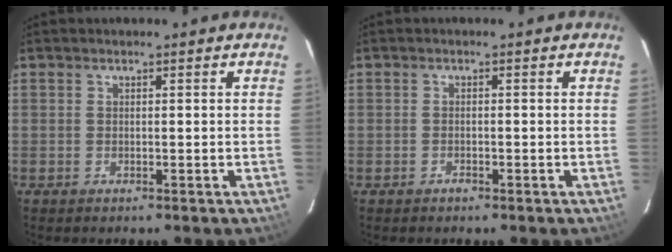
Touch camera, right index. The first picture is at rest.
{"total": 0.9, "force": [-0.7, 0.5, 0.3], "torque": [-0.006, 0.002, -0.012]}